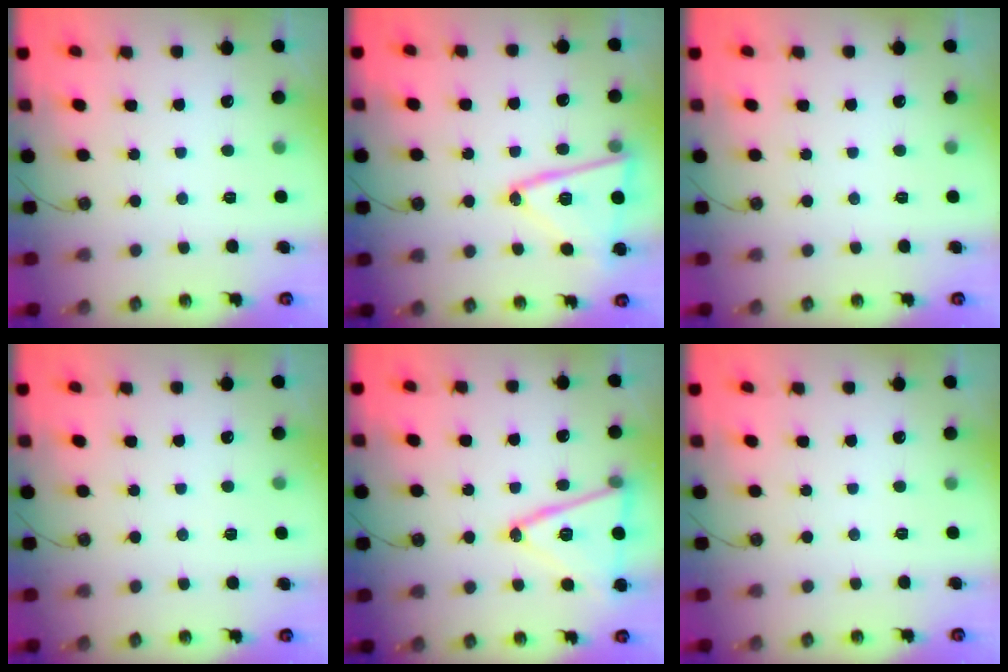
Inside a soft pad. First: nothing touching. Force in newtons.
{"total": 16.9, "press": 16.8, "slide": 1.2}
{"total": 0.0}
{"total": 2.8, "press": 2.2, "slide": 1.6}
{"total": 17.0, "press": 16.7, "slide": 3.4}
{"total": 0.0}